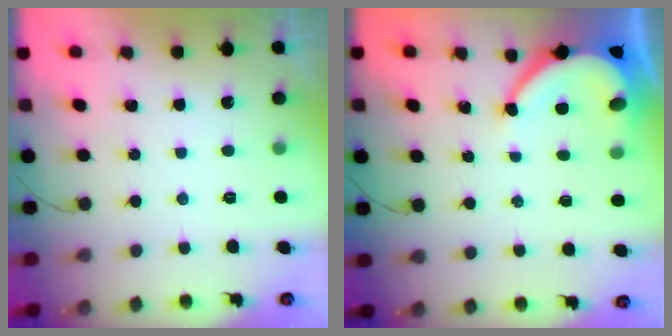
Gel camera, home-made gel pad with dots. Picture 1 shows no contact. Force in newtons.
{"total": 7.3, "press": 7.2, "slide": 1.3}